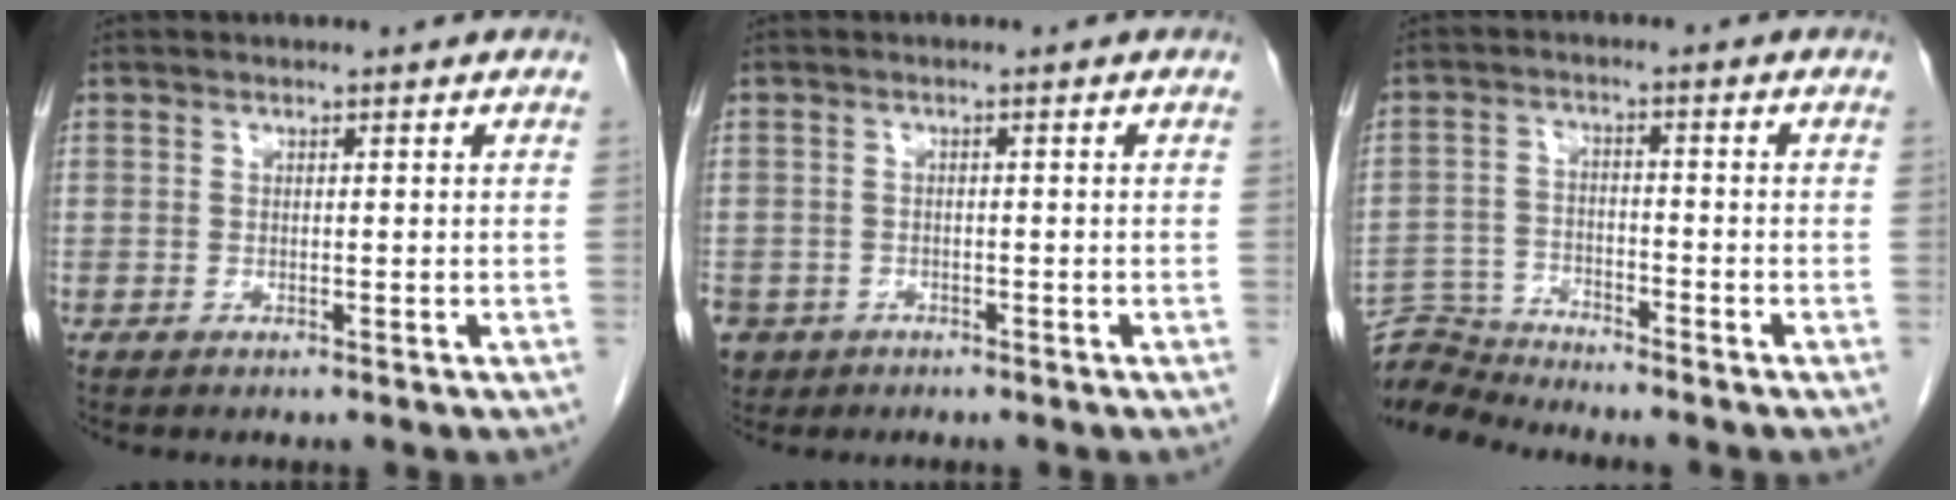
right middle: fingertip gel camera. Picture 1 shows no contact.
{"total": 5.3, "force": [-3.0, 4.1, 1.3], "torque": [-0.033, 0.001, -0.048]}
{"total": 6.7, "force": [-6.7, -0.3, -0.9], "torque": [0.008, 0.002, -0.125]}